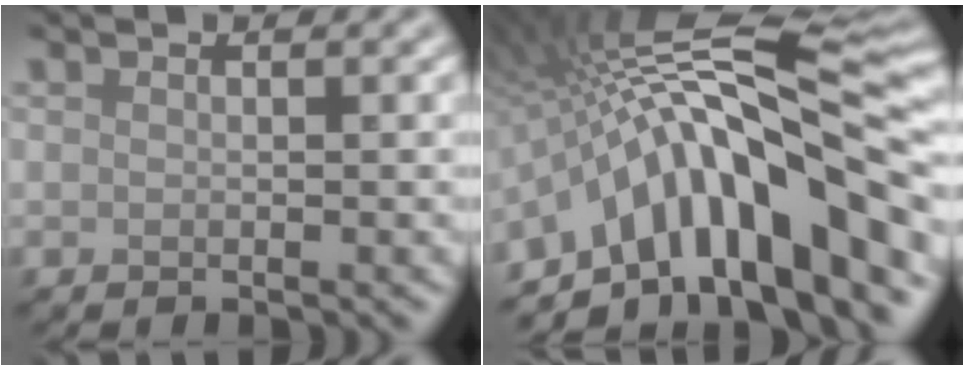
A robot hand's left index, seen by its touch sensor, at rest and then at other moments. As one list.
[{"total": 14.9, "force": [-5.1, 4.4, 13.3], "torque": [-0.195, 0.026, -0.089]}]